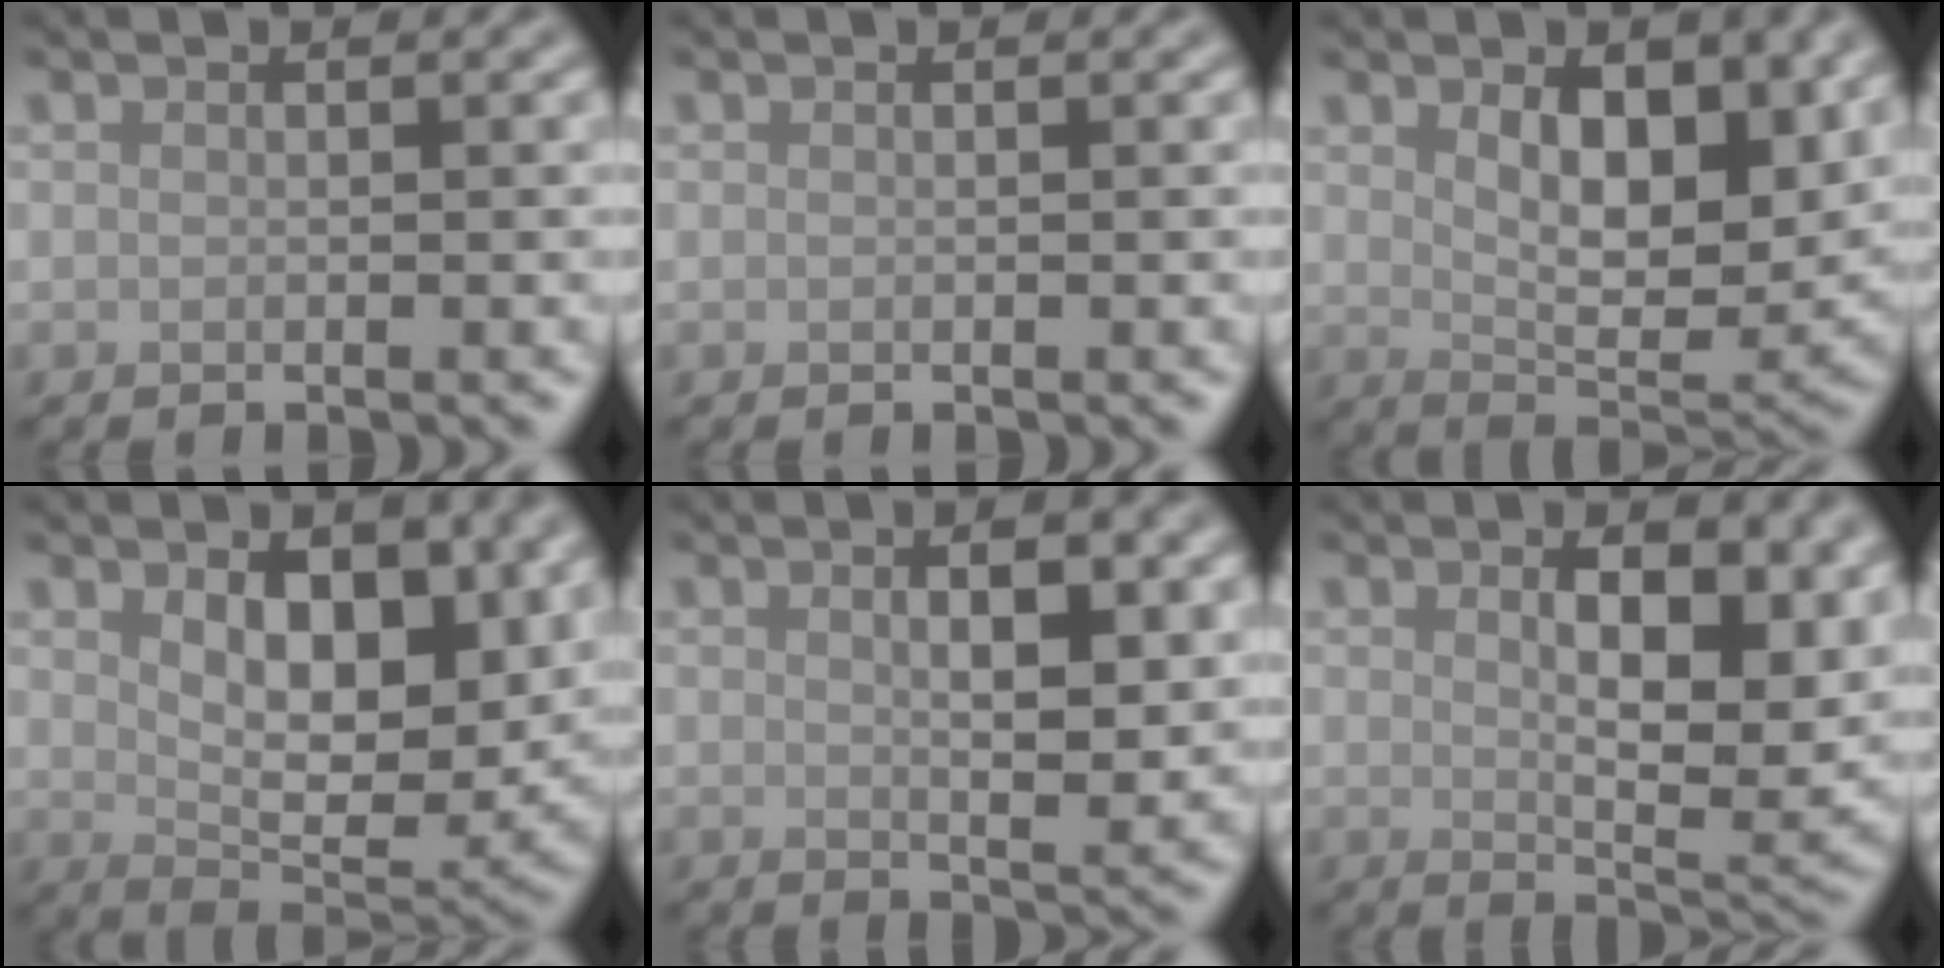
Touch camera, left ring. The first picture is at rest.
{"total": 0.0}
{"total": 7.4, "force": [2.3, 3.9, 5.8], "torque": [-0.094, -0.018, 0.041]}
{"total": 8.4, "force": [2.3, 4.8, 6.5], "torque": [-0.106, -0.021, 0.041]}
{"total": 4.2, "force": [1.1, 1.5, 3.7], "torque": [-0.058, -0.003, 0.021]}
{"total": 8.2, "force": [2.1, 3.8, 7.0], "torque": [-0.103, -0.013, 0.042]}